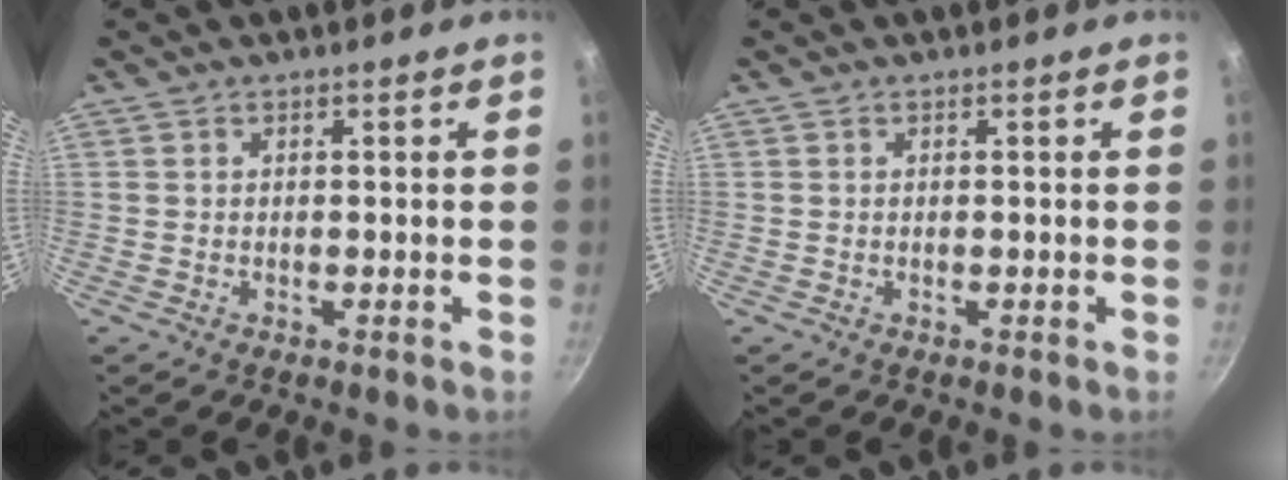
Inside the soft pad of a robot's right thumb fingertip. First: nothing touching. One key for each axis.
{"total": 0.0}